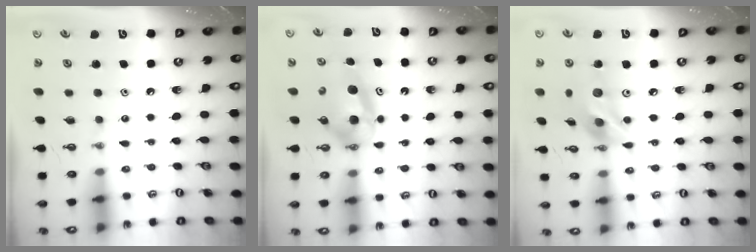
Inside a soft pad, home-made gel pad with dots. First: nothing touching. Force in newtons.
{"total": 6.6, "press": 6.3, "slide": 2.0}
{"total": 13.2, "press": 13.1, "slide": 0.9}